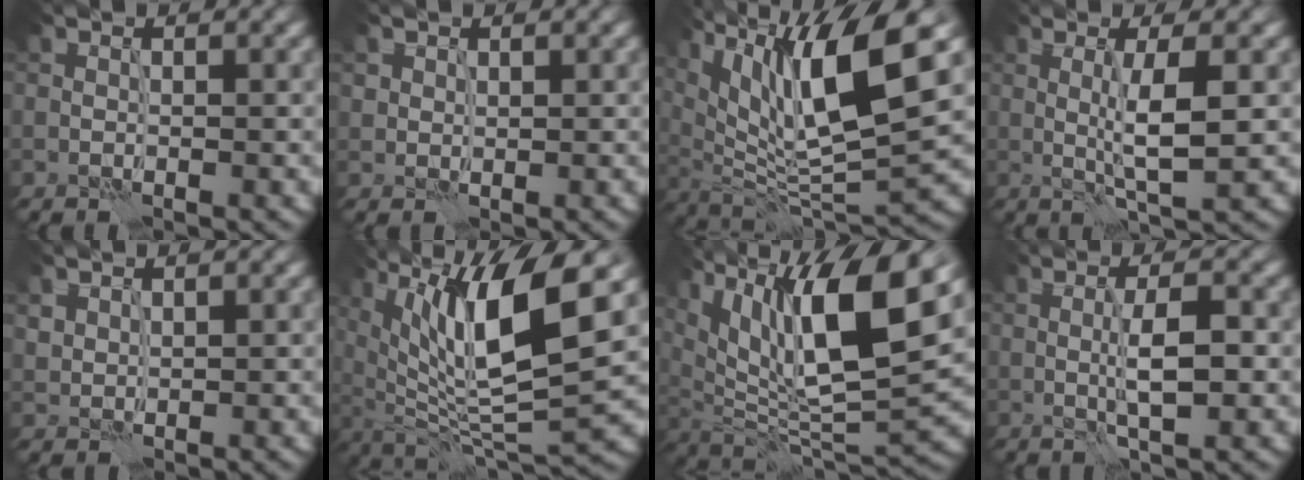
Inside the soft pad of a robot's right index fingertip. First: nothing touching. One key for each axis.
{"total": 0.9, "fx": 0.7, "fy": 0.5, "fz": 0.2, "tx": -0.002, "ty": -0.001, "tz": 0.015}
{"total": 12.6, "fx": 5.2, "fy": 3.3, "fz": 11.1, "tx": -0.192, "ty": 0.005, "tz": 0.097}
{"total": 4.0, "fx": 0.1, "fy": 0.2, "fz": 4.0, "tx": -0.071, "ty": 0.001, "tz": 0.003}
{"total": 1.4, "fx": 1.1, "fy": 0.7, "fz": 0.3, "tx": -0.010, "ty": -0.002, "tz": 0.025}
{"total": 11.8, "fx": 4.1, "fy": 3.2, "fz": 10.6, "tx": -0.186, "ty": 0.000, "tz": 0.081}
{"total": 13.7, "fx": 5.7, "fy": 4.3, "fz": 11.7, "tx": -0.195, "ty": 0.005, "tz": 0.101}
{"total": 3.5, "fx": -0.3, "fy": 0.4, "fz": 3.4, "tx": -0.061, "ty": 0.004, "tz": -0.004}